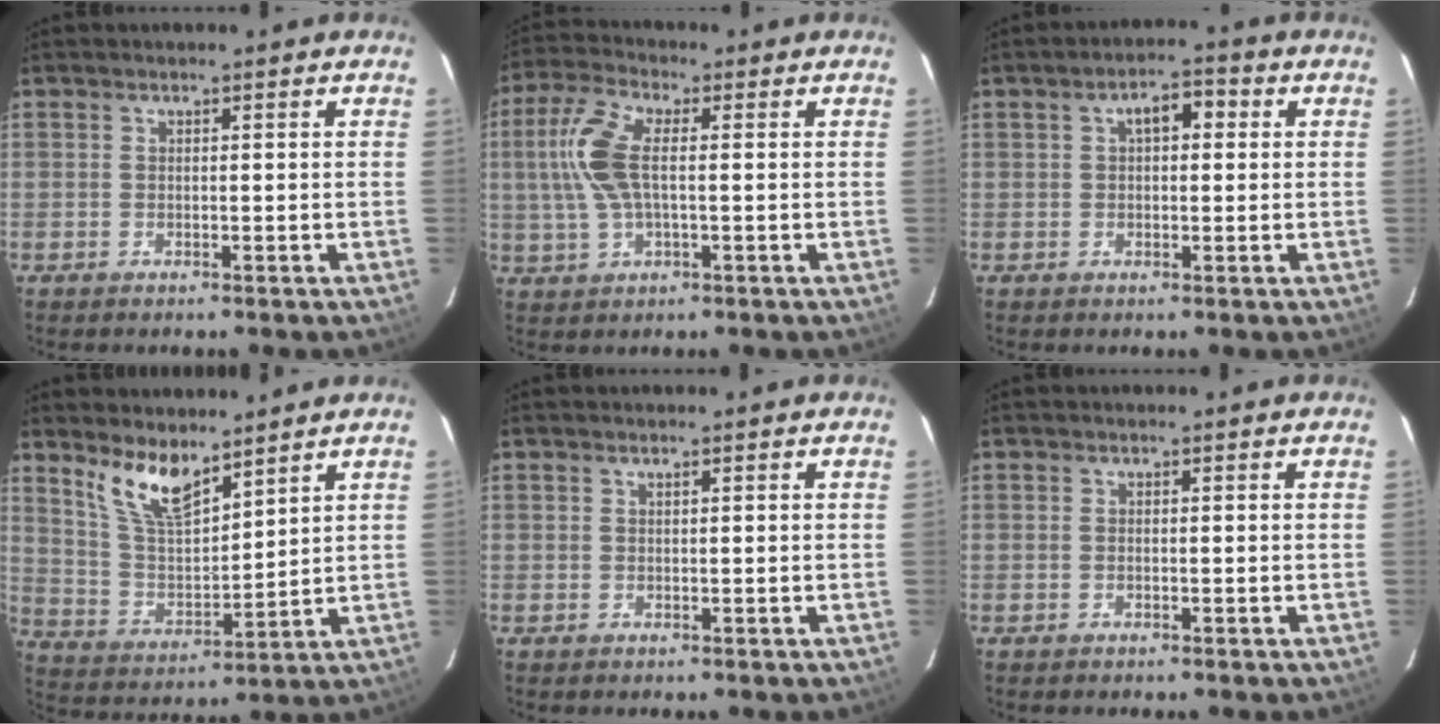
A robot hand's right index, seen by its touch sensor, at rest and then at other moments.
{"total": 10.1, "force": [0.7, 4.4, 9.1], "torque": [-0.199, 0.014, 0.014]}
{"total": 4.4, "force": [1.2, 2.1, 3.7], "torque": [-0.059, 0.018, 0.019]}
{"total": 10.4, "force": [7.8, 3.0, 6.1], "torque": [-0.121, -0.003, 0.160]}
{"total": 0.5, "force": [0.4, -0.4, 0.1], "torque": [-0.004, 0.000, 0.007]}
{"total": 0.0}